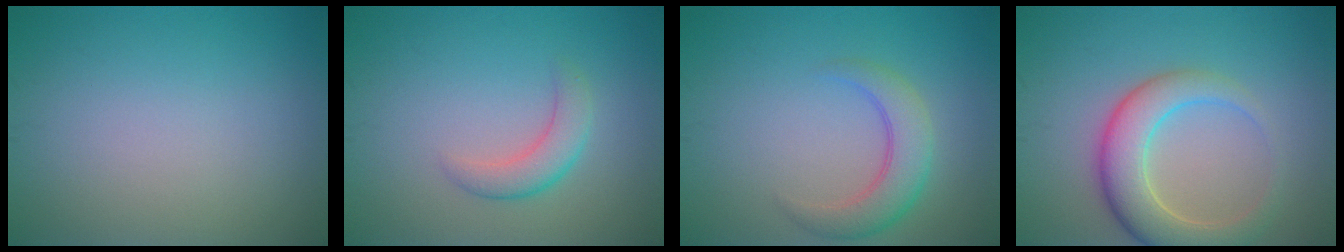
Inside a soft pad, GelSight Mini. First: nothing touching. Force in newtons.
{"total": 2.6, "press": 2.6, "slide": 0.1}
{"total": 3.8, "press": 3.8, "slide": 0.1}
{"total": 5.6, "press": 5.6, "slide": 0.4}